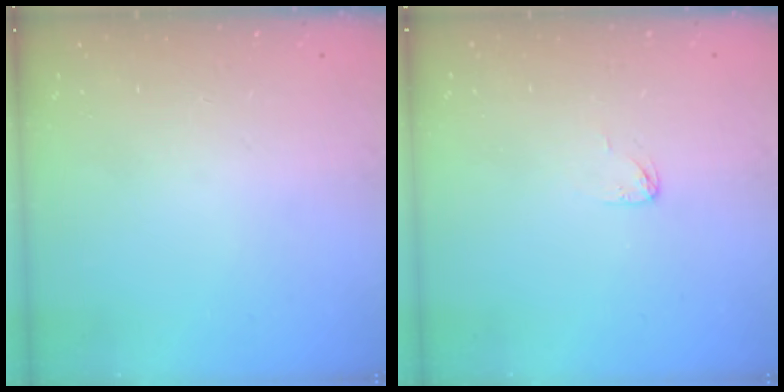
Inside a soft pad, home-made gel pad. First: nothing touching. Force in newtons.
{"total": 2.9, "press": 2.9, "slide": 0.1}